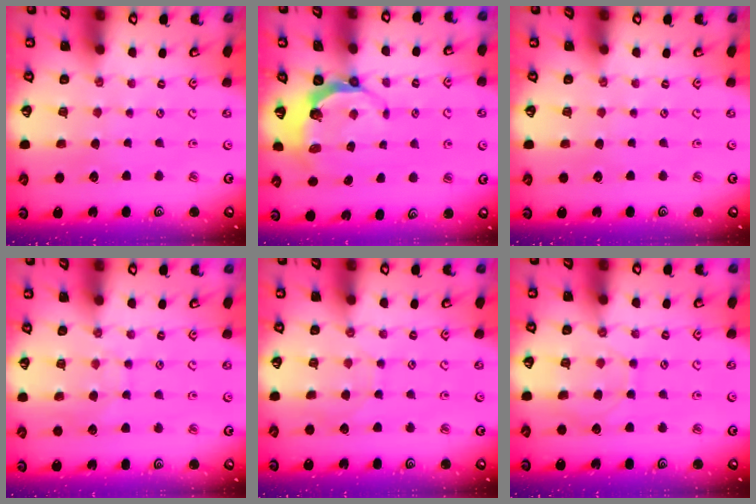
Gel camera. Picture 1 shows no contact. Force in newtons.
{"total": 5.6, "press": 4.5, "slide": 3.3}
{"total": 0.0}
{"total": 7.7, "press": 7.6, "slide": 0.6}
{"total": 2.8, "press": 2.8, "slide": 0.4}
{"total": 7.0, "press": 6.9, "slide": 0.7}